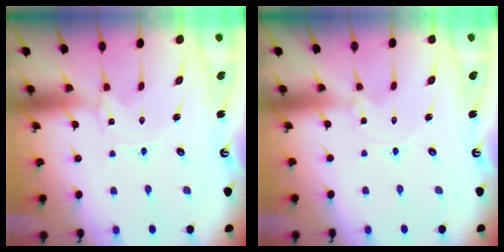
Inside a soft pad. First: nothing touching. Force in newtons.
{"total": 0.0}